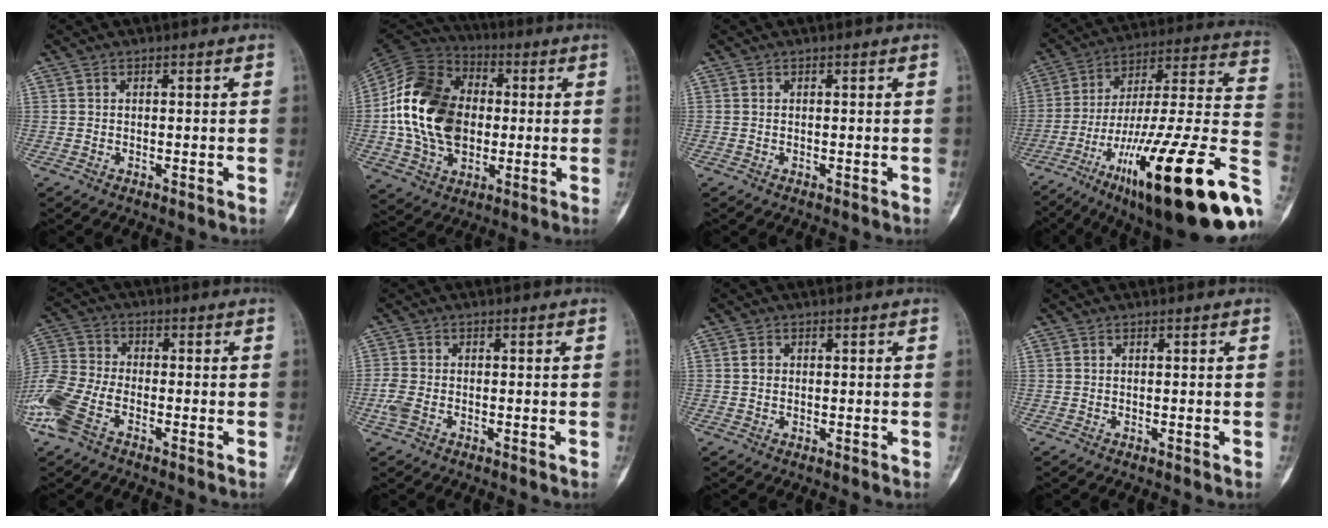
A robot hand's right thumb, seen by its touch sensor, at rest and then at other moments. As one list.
[{"total": 21.2, "force": [0.1, 15.1, 14.9], "torque": [-0.264, 0.015, -0.001]}, {"total": 0.0}, {"total": 36.0, "force": [-14.3, 8.3, 32.0], "torque": [-0.426, 0.048, -0.220]}, {"total": 11.2, "force": [-5.4, 6.0, 7.8], "torque": [-0.194, 0.012, -0.117]}, {"total": 3.2, "force": [-1.2, 1.9, 2.2], "torque": [-0.066, 0.003, -0.027]}, {"total": 1.5, "force": [0.2, 1.2, 0.9], "torque": [-0.014, 0.002, 0.004]}, {"total": 0.0}]